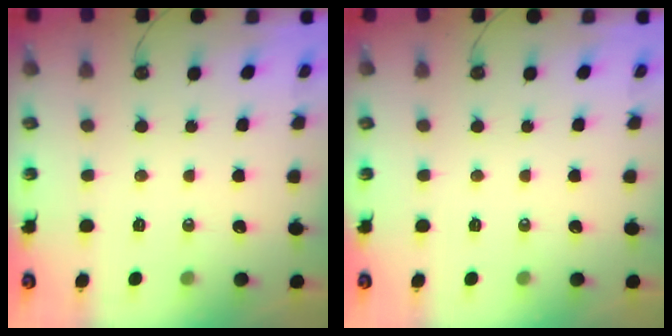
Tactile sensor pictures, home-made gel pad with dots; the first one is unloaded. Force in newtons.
{"total": 0.0}